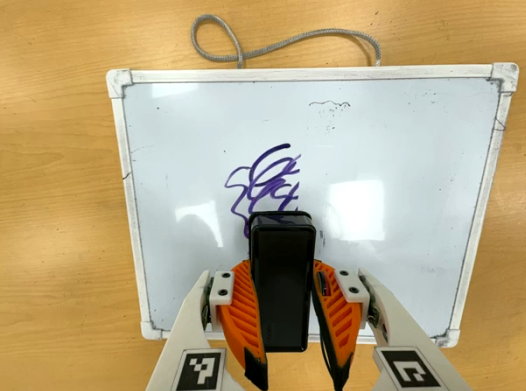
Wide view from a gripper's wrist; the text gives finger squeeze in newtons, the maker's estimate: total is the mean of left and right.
{"total": 9.0, "left": 6.9, "right": 11.2}